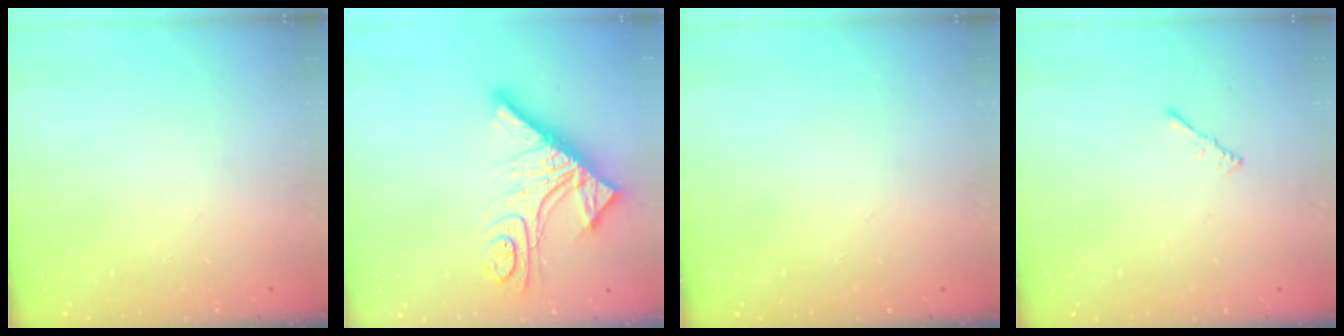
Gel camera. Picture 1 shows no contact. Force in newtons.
{"total": 16.3, "press": 16.3, "slide": 1.5}
{"total": 0.0}
{"total": 0.7, "press": 0.6, "slide": 0.3}